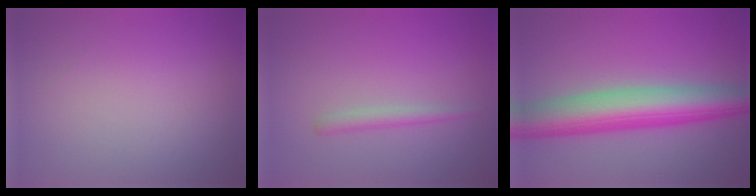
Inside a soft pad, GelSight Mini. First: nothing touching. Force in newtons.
{"total": 1.3, "press": 1.3, "slide": 0.0}
{"total": 8.8, "press": 8.8, "slide": 0.5}